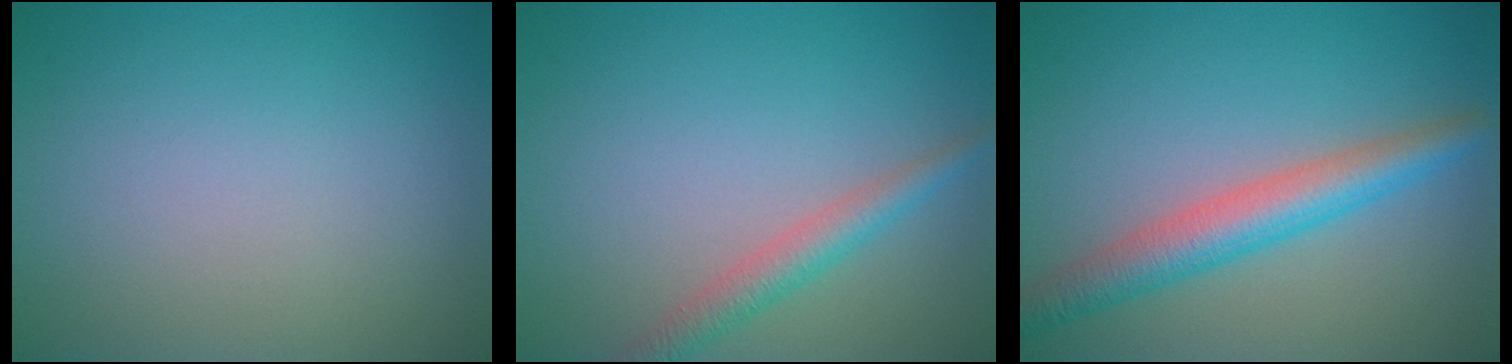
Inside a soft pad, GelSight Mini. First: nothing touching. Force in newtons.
{"total": 2.5, "press": 2.5, "slide": 0.1}
{"total": 4.6, "press": 4.6, "slide": 0.0}